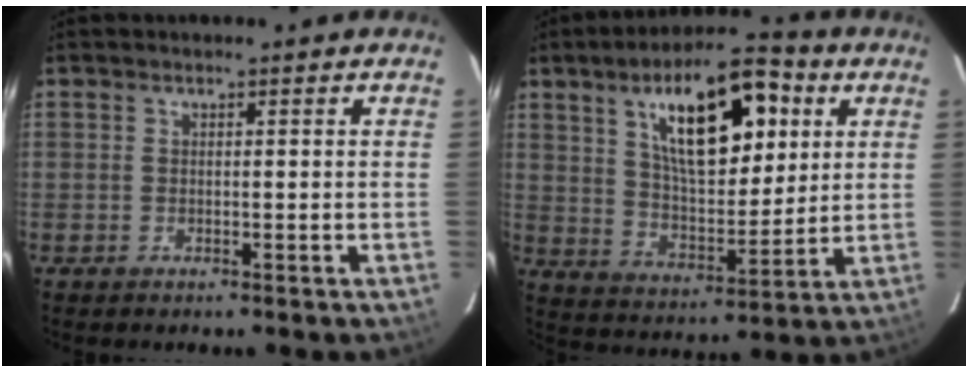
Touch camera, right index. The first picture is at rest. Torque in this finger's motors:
{"motor_torque": [1.76, 0.37, 1.06, 0.21]}